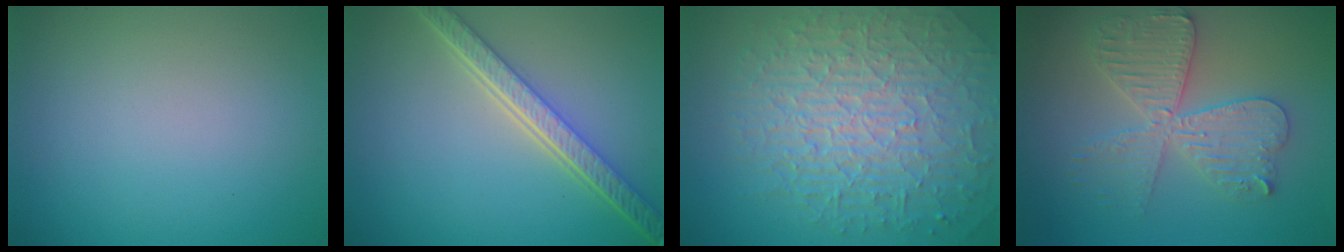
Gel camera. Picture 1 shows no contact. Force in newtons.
{"total": 5.3, "press": 4.1, "slide": 3.3}
{"total": 9.8, "press": 6.4, "slide": 7.4}
{"total": 5.0, "press": 5.0, "slide": 0.6}